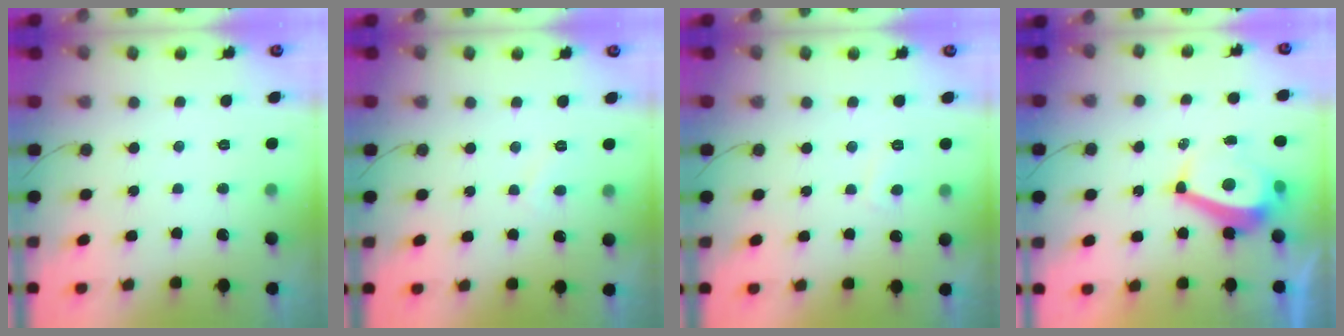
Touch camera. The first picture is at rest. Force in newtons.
{"total": 2.1, "press": 2.0, "slide": 0.5}
{"total": 1.6, "press": 1.5, "slide": 0.6}
{"total": 7.9, "press": 7.9, "slide": 0.3}